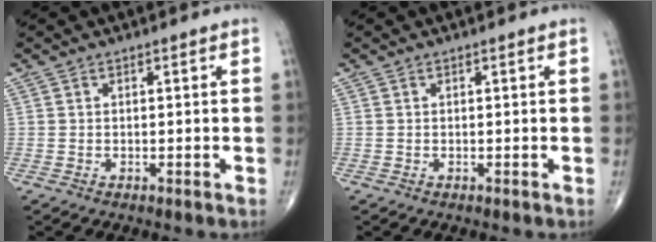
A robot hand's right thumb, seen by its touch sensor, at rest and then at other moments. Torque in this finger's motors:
{"motor_torque": [0.00, 0.00, 0.00, 0.00, 0.00]}